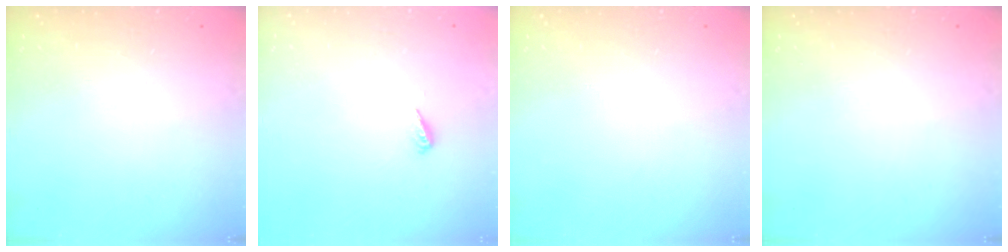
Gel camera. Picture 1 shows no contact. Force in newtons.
{"total": 4.8, "press": 4.8, "slide": 0.4}
{"total": 0.0}
{"total": 0.0}